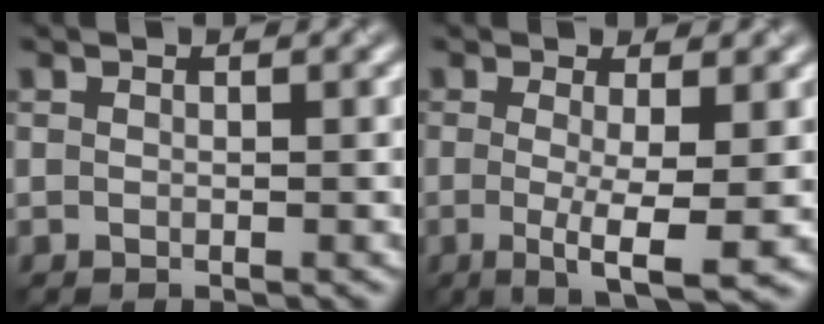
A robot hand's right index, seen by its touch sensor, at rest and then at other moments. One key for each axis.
{"total": 5.2, "fx": -1.2, "fy": 0.8, "fz": 5.0, "tx": -0.078, "ty": -0.007, "tz": -0.011}